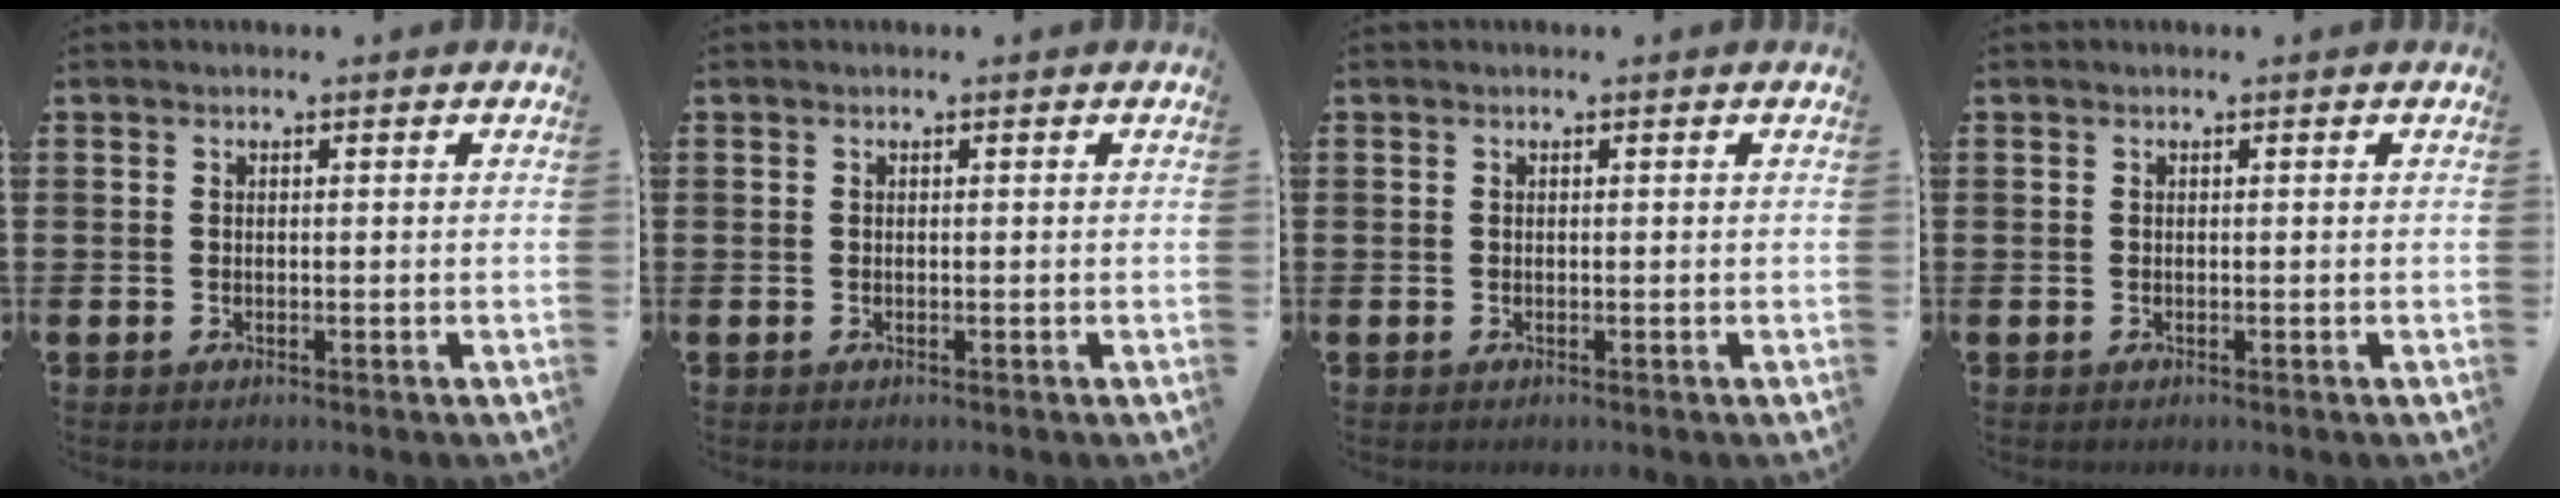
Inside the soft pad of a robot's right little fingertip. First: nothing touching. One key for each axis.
{"total": 0.0}
{"total": 0.0}
{"total": 0.0}